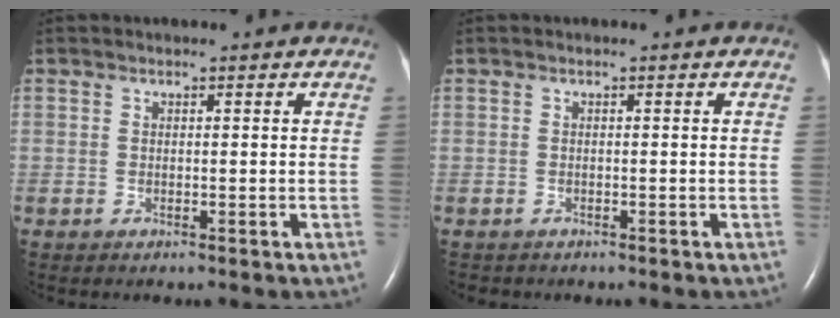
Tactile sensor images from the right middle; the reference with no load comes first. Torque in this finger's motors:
{"motor_torque": [-0.19, 0.24, -0.05, -0.01]}